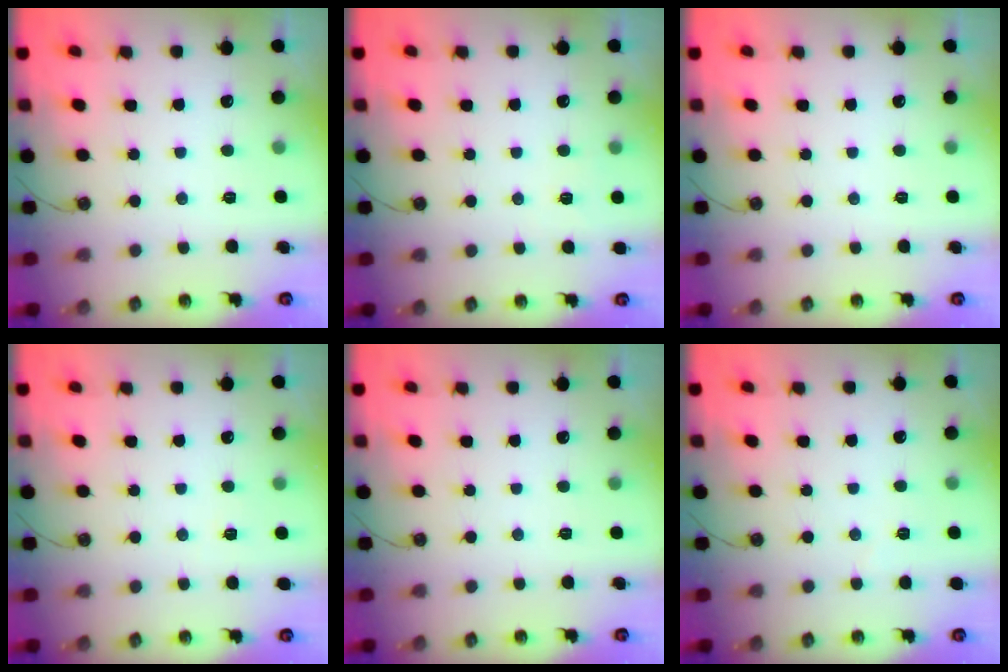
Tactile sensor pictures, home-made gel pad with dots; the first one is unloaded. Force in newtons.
{"total": 3.6, "press": 2.8, "slide": 2.4}
{"total": 0.0}
{"total": 2.5, "press": 1.8, "slide": 1.7}
{"total": 0.0}
{"total": 2.1, "press": 1.9, "slide": 0.7}